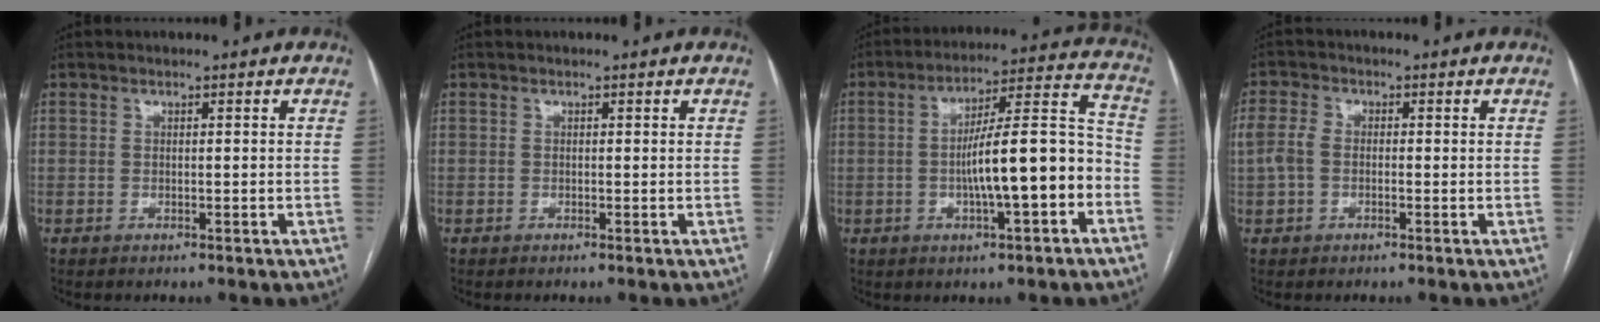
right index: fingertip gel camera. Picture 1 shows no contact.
{"total": 0.0}
{"total": 13.9, "force": [-3.5, 2.1, 13.3], "torque": [-0.209, 0.028, -0.052]}
{"total": 3.4, "force": [-0.2, 2.4, 2.4], "torque": [-0.072, 0.014, -0.008]}